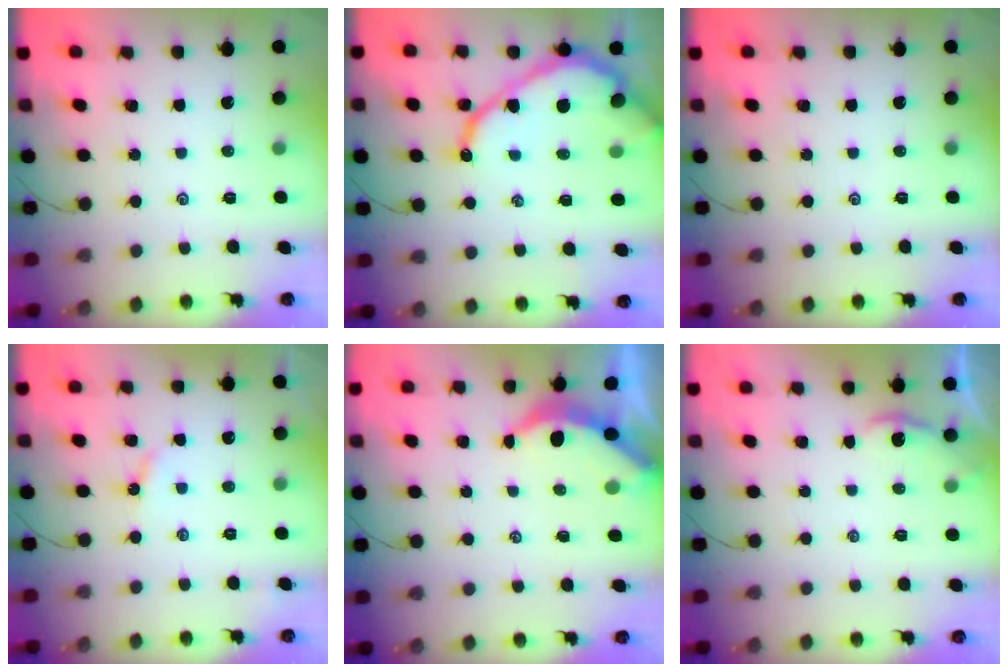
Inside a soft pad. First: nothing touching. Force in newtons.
{"total": 12.7, "press": 12.6, "slide": 1.4}
{"total": 0.0}
{"total": 3.6, "press": 3.6, "slide": 0.5}
{"total": 3.7, "press": 3.7, "slide": 0.4}
{"total": 1.5, "press": 1.5, "slide": 0.2}